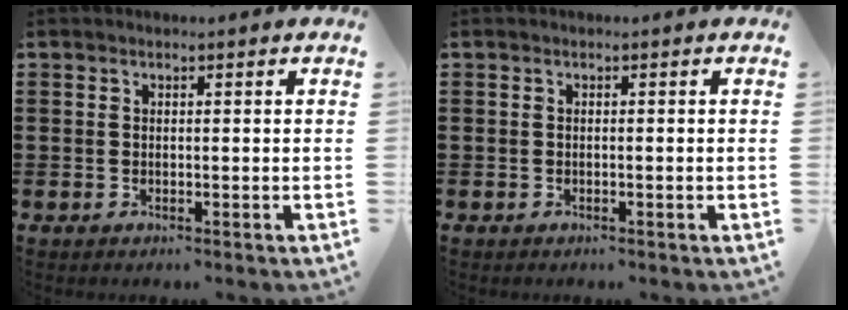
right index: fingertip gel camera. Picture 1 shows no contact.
{"total": 0.0}